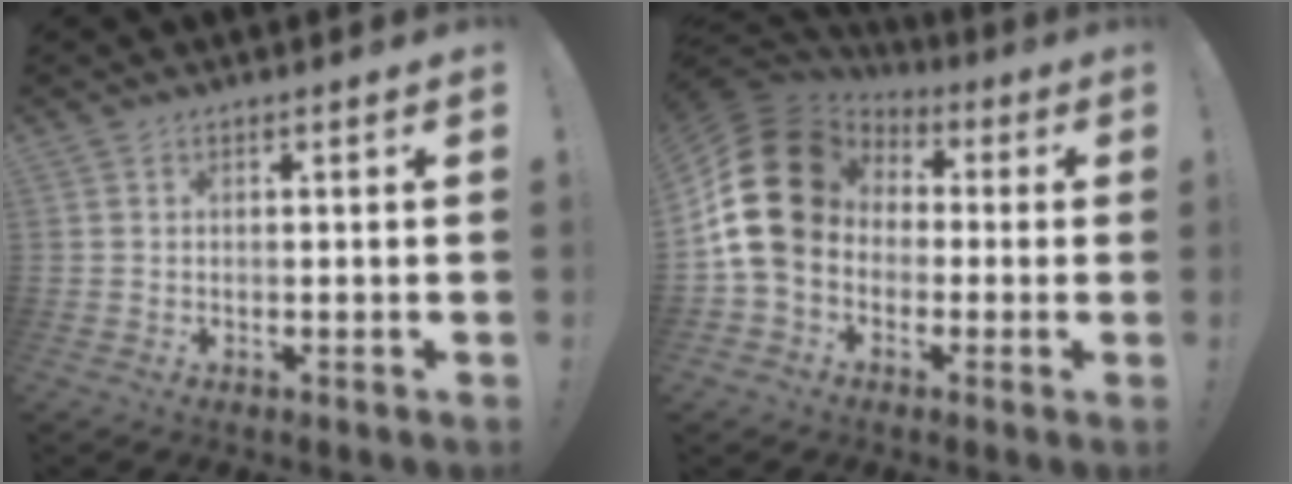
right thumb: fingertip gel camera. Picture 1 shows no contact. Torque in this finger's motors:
{"motor_torque": [2.35, 2.66, 1.88, -0.67, 0.40]}